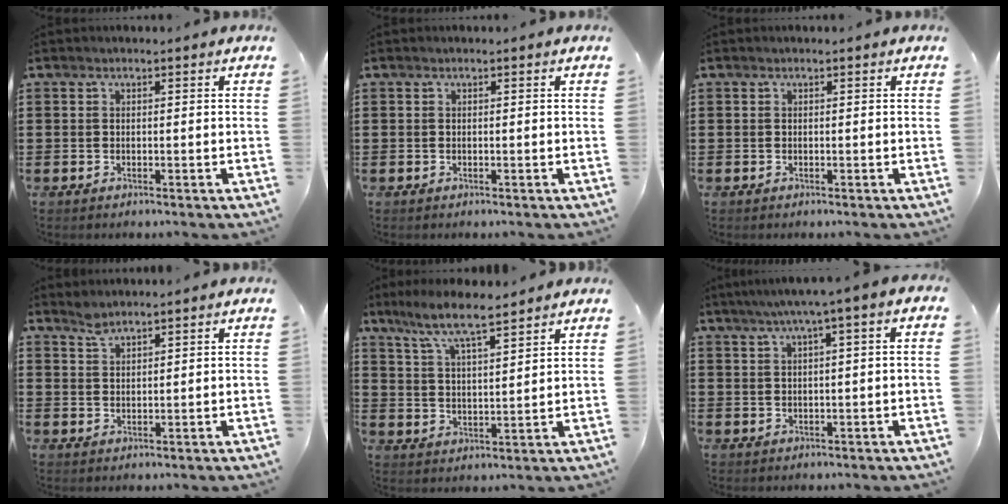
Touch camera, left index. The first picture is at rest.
{"total": 0.0}
{"total": 0.0}
{"total": 2.0, "force": [1.9, 0.4, 0.6], "torque": [-0.017, -0.001, 0.036]}
{"total": 7.6, "force": [6.4, 0.7, 3.9], "torque": [-0.102, -0.034, 0.109]}
{"total": 3.2, "force": [0.8, -0.2, 3.1], "torque": [-0.060, -0.003, 0.010]}